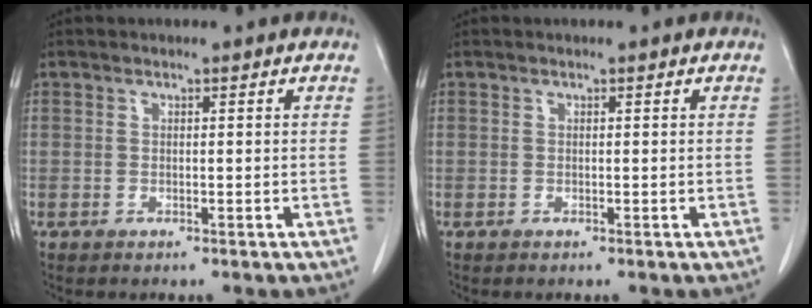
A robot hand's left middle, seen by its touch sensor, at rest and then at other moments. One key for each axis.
{"total": 0.0}